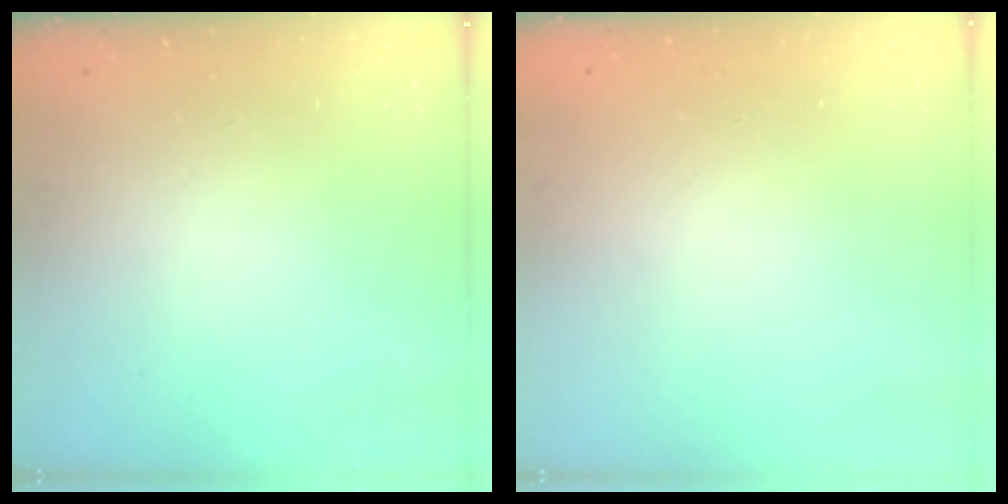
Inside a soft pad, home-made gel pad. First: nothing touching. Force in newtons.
{"total": 0.0}